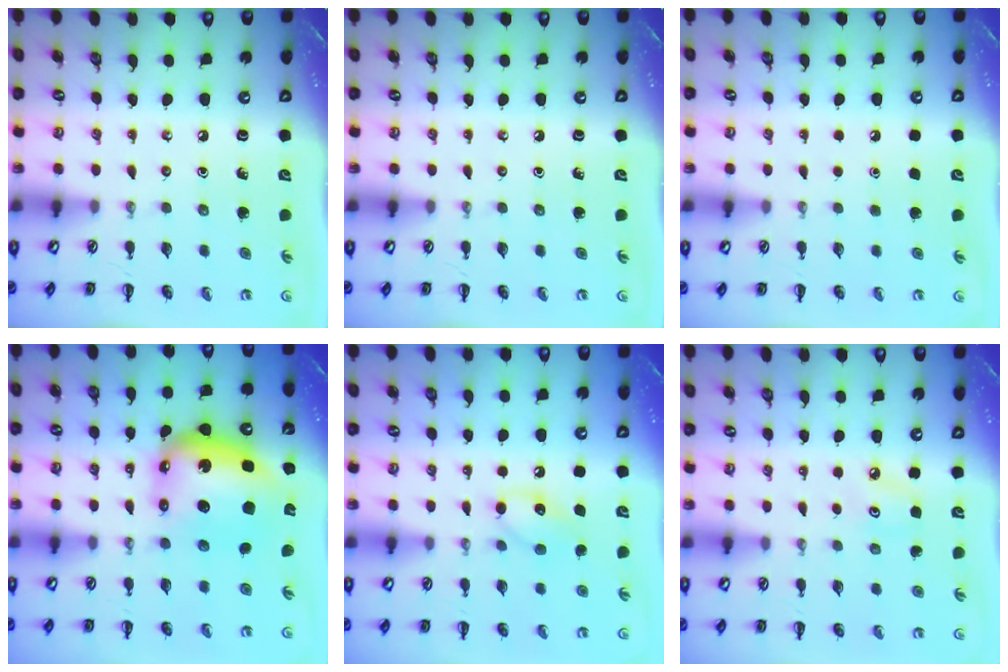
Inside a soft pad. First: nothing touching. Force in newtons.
{"total": 0.0}
{"total": 1.8, "press": 1.7, "slide": 0.1}
{"total": 9.5, "press": 9.0, "slide": 2.9}
{"total": 9.8, "press": 9.8, "slide": 1.0}
{"total": 6.7, "press": 6.5, "slide": 1.8}